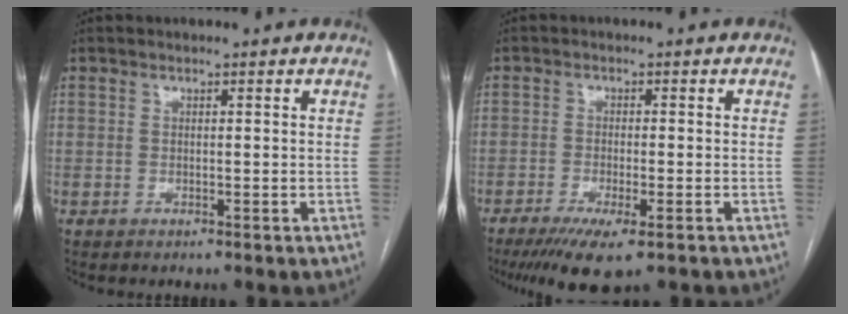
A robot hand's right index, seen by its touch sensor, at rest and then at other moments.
{"total": 8.1, "force": [-5.3, 1.3, 6.0], "torque": [-0.097, -0.021, -0.082]}